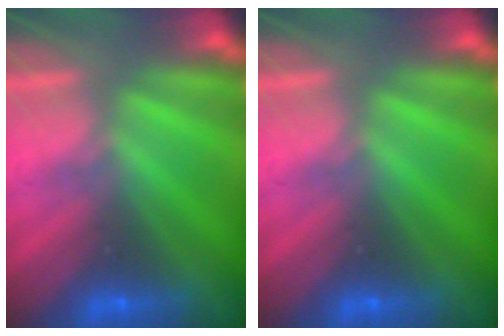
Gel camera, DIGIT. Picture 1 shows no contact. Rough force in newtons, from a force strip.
{"total": 0.0}